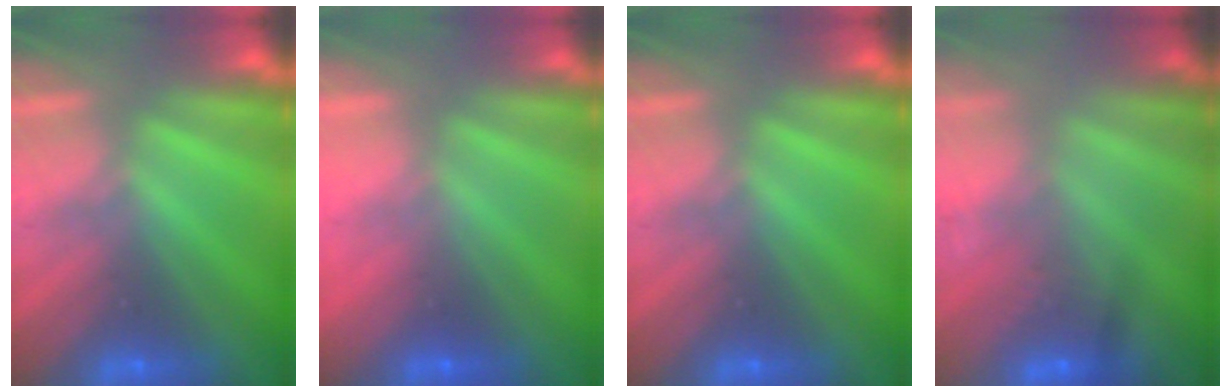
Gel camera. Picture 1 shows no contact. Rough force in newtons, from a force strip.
{"total": 3.1}
{"total": 0.0}
{"total": 2.9}